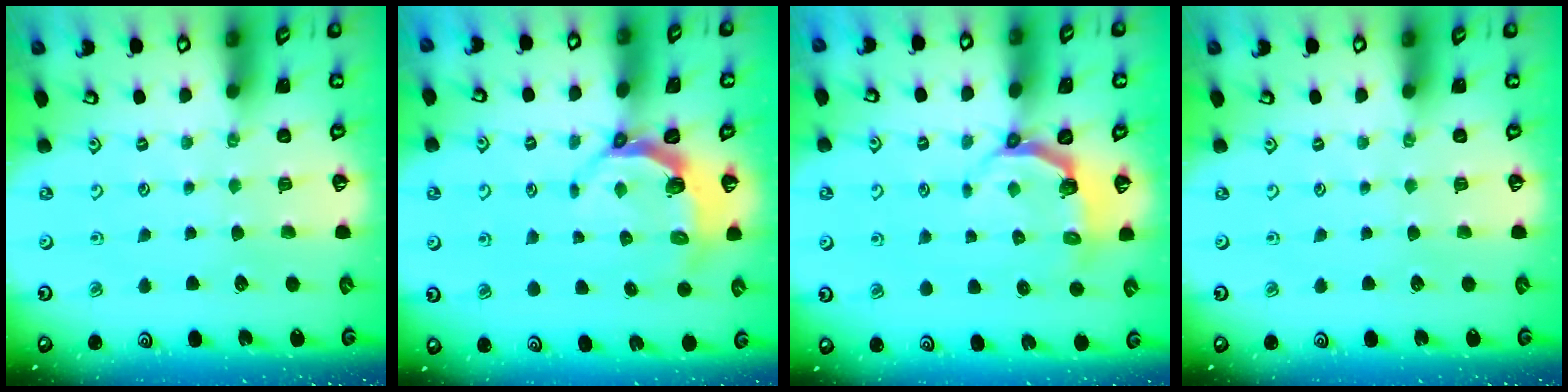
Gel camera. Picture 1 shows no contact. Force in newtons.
{"total": 4.5, "press": 3.2, "slide": 3.2}
{"total": 4.3, "press": 2.9, "slide": 3.1}
{"total": 0.0}